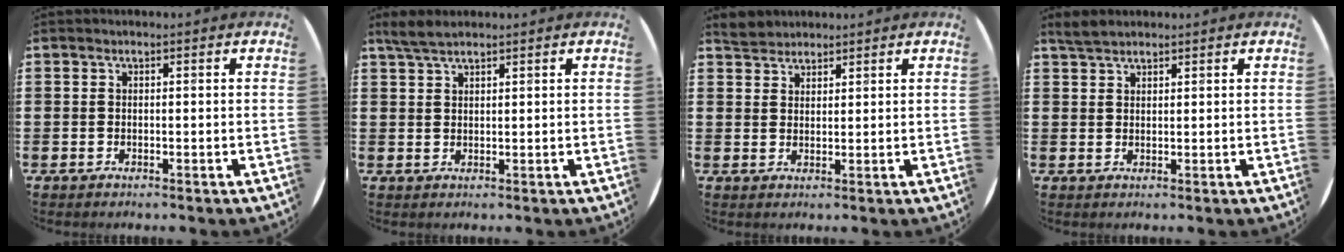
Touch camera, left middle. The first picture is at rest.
{"total": 2.9, "force": [2.4, 0.7, 1.5], "torque": [-0.034, 0.004, 0.045]}
{"total": 2.9, "force": [2.7, 0.9, 0.0], "torque": [-0.007, 0.002, 0.054]}
{"total": 2.5, "force": [2.2, 0.7, 0.8], "torque": [-0.013, 0.002, 0.041]}